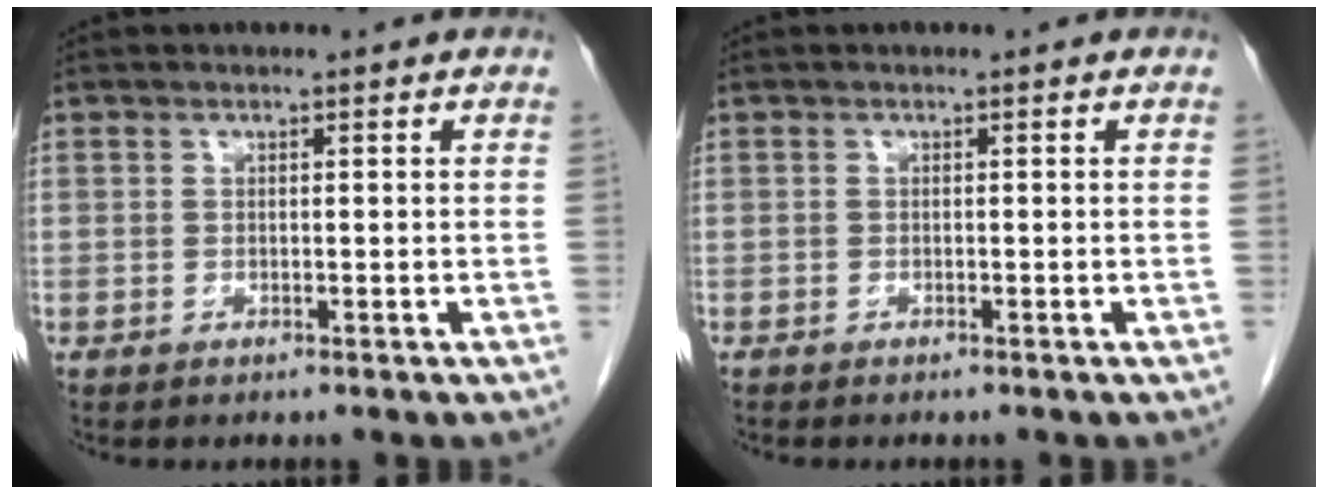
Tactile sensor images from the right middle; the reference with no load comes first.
{"total": 0.5, "force": [-0.5, 0.1, 0.2], "torque": [-0.005, 0.000, -0.009]}